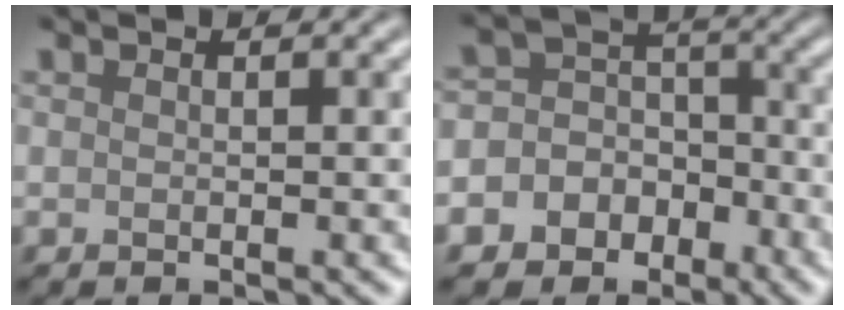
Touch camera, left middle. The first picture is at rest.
{"total": 8.8, "force": [-4.4, 7.4, 1.7], "torque": [-0.025, 0.006, -0.088]}